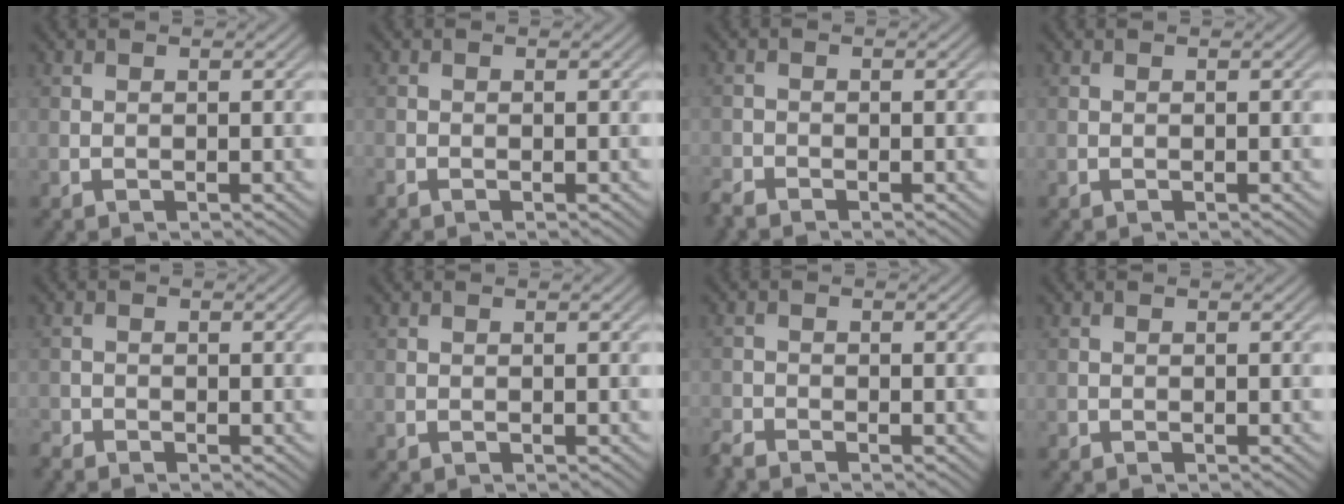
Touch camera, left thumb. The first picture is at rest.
{"total": 0.7, "force": [-0.6, 0.3, 0.2], "torque": [-0.006, -0.003, -0.014]}
{"total": 1.9, "force": [-1.8, 0.5, 0.4], "torque": [-0.012, -0.008, -0.044]}
{"total": 0.0}
{"total": 1.4, "force": [-1.3, 0.4, 0.2], "torque": [-0.006, -0.005, -0.033]}
{"total": 0.0}
{"total": 2.2, "force": [-2.1, 0.4, 0.5], "torque": [-0.015, -0.009, -0.051]}
{"total": 0.0}